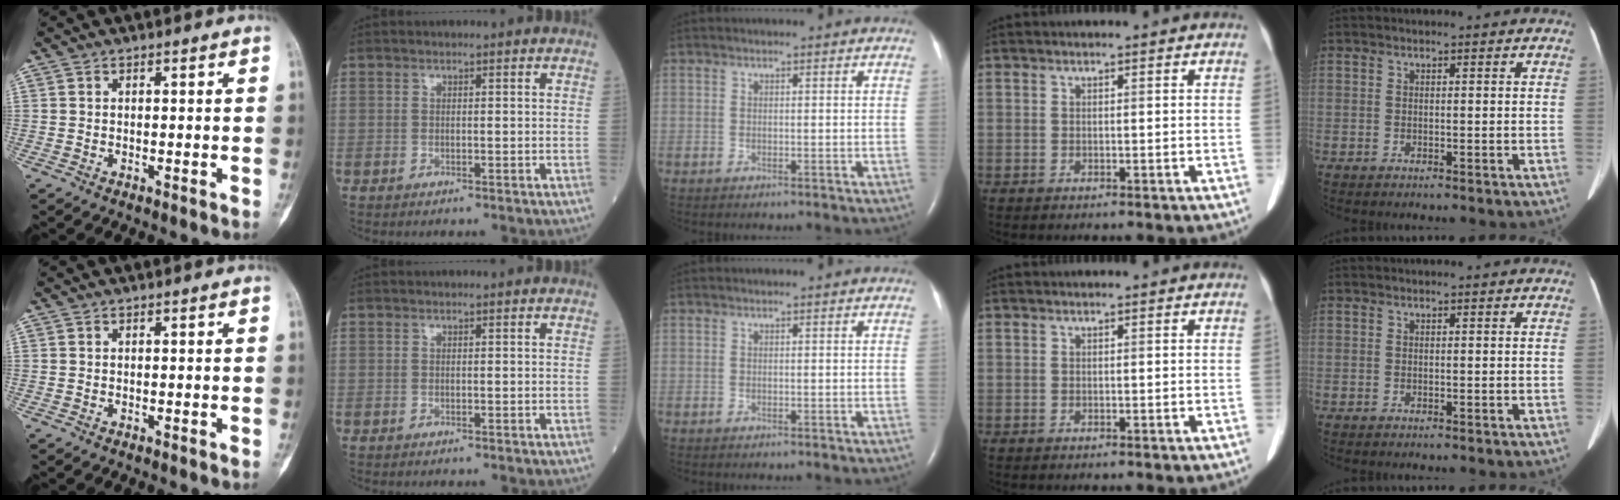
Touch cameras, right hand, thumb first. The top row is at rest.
{}